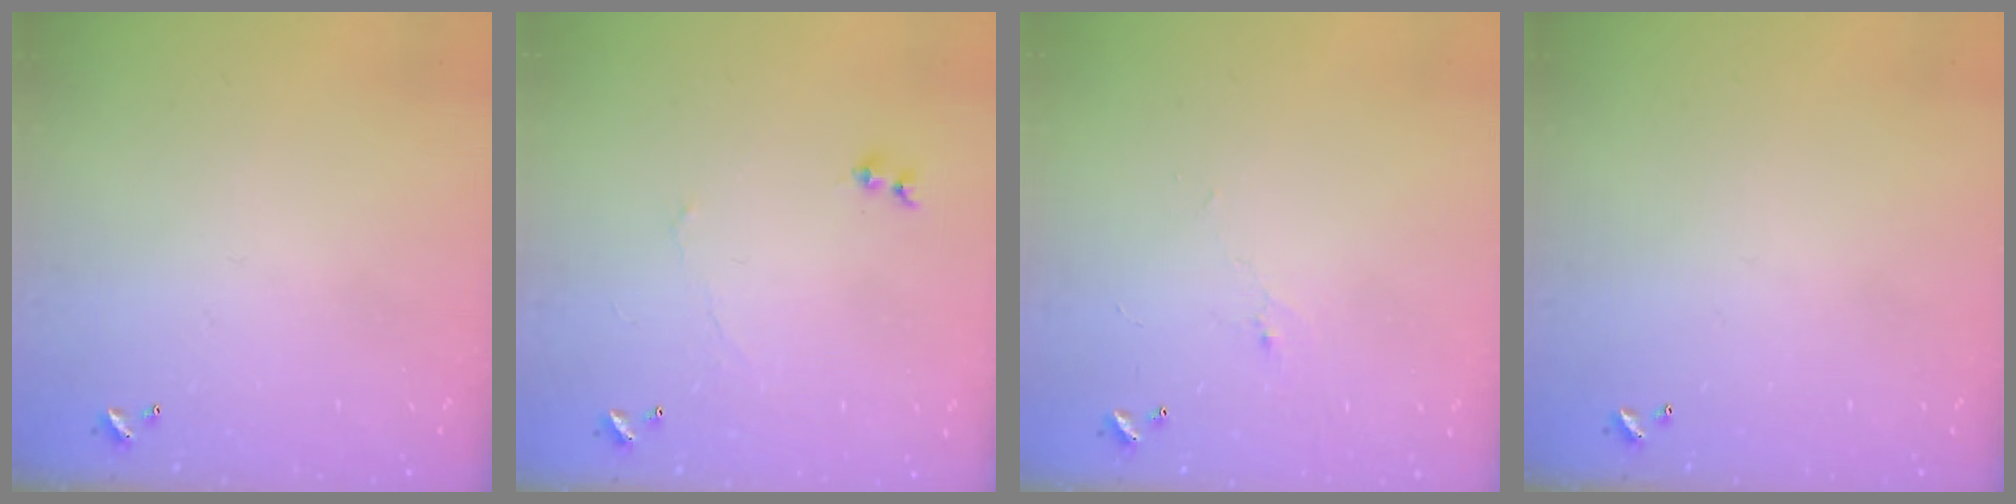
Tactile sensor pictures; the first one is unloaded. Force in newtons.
{"total": 0.7, "press": 0.4, "slide": 0.6}
{"total": 0.6, "press": 0.2, "slide": 0.5}
{"total": 0.0}